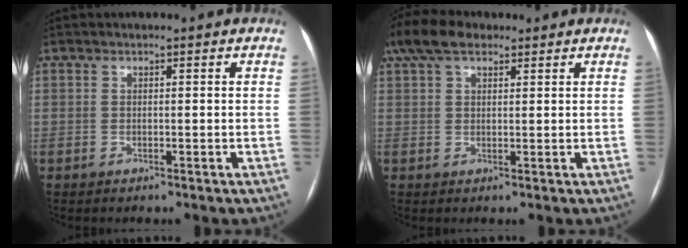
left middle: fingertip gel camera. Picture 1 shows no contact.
{"total": 7.2, "force": [4.9, 3.2, 4.2], "torque": [-0.095, 0.039, 0.094]}